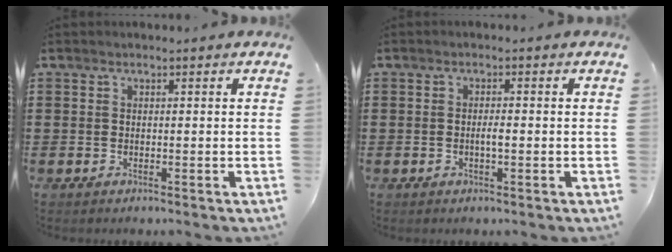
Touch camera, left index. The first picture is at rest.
{"total": 1.6, "force": [-0.3, 0.3, 1.5], "torque": [-0.030, 0.001, -0.007]}